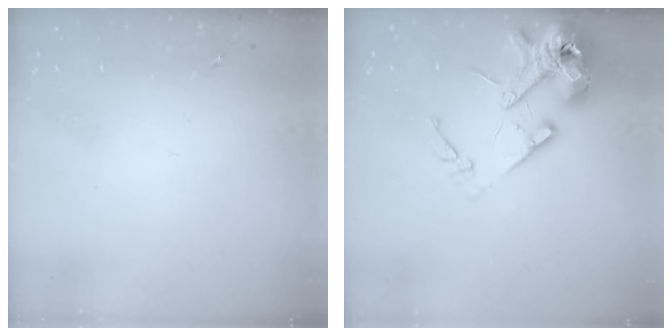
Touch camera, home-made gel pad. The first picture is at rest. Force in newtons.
{"total": 16.3, "press": 16.2, "slide": 2.3}